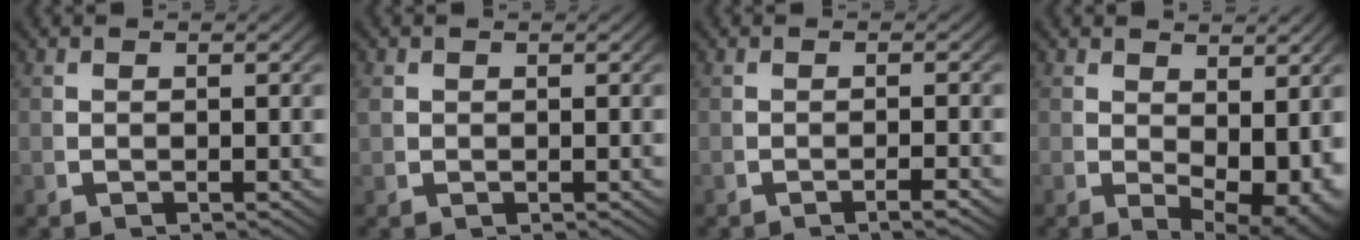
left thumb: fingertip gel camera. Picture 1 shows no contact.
{"total": 1.0, "force": [0.4, 0.8, 0.3], "torque": [-0.014, -0.008, 0.016]}
{"total": 1.2, "force": [-0.8, 0.0, 0.9], "torque": [-0.017, 0.005, -0.017]}
{"total": 5.2, "force": [0.7, 2.9, 4.3], "torque": [-0.069, -0.027, 0.030]}